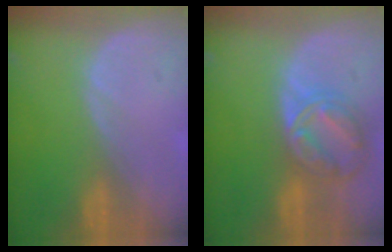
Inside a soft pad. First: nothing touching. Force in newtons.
{"total": 8.2, "press": 7.0, "slide": 4.3}